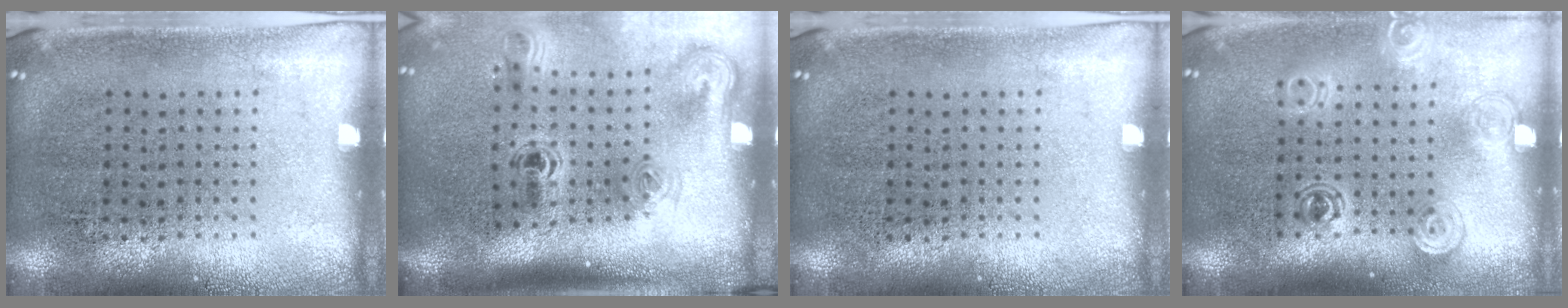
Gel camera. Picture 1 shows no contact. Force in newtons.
{"total": 2.4, "press": 1.6, "slide": 1.8}
{"total": 0.0}
{"total": 1.4, "press": 1.2, "slide": 0.8}